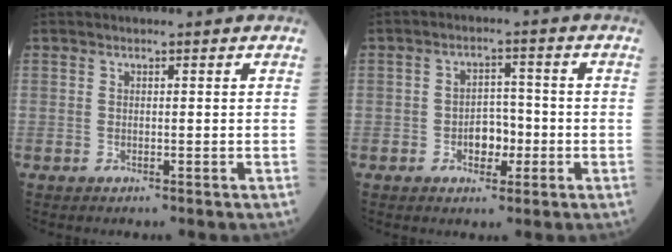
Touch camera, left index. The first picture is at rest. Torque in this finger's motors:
{"motor_torque": [0.12, -0.02, 0.05, 0.02]}